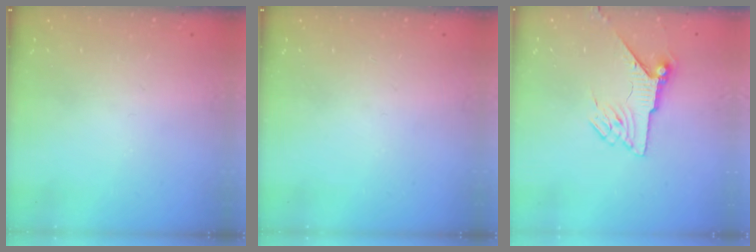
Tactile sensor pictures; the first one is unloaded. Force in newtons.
{"total": 0.0}
{"total": 6.7, "press": 6.7, "slide": 1.0}